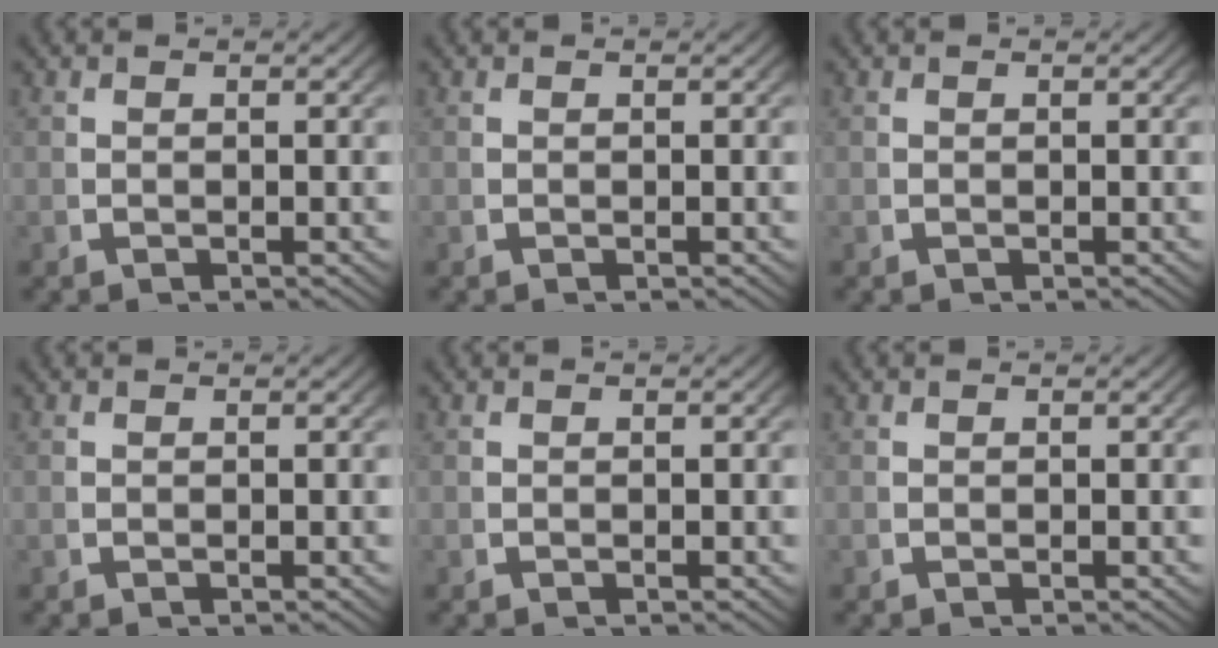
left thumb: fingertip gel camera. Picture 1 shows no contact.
{"total": 0.0}
{"total": 0.0}
{"total": 0.0}
{"total": 0.0}
{"total": 0.0}